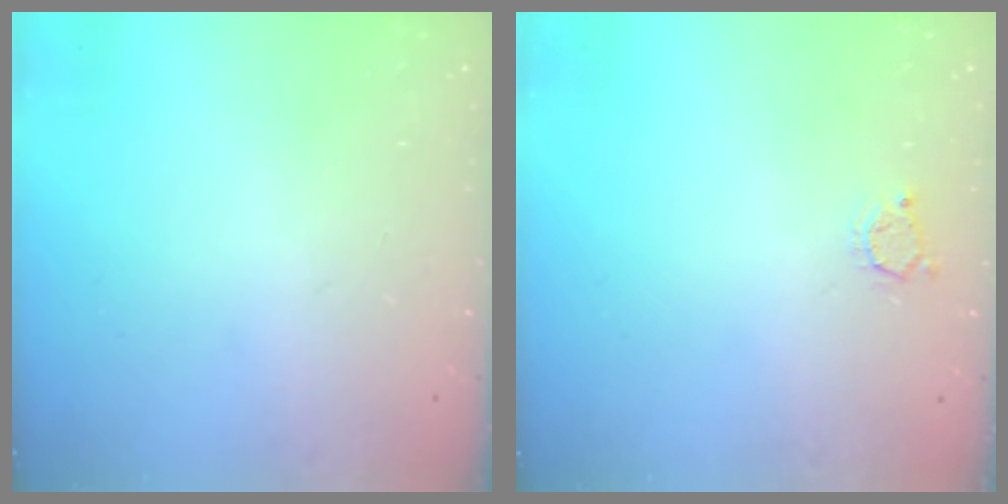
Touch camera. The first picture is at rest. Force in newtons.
{"total": 2.5, "press": 2.5, "slide": 0.3}